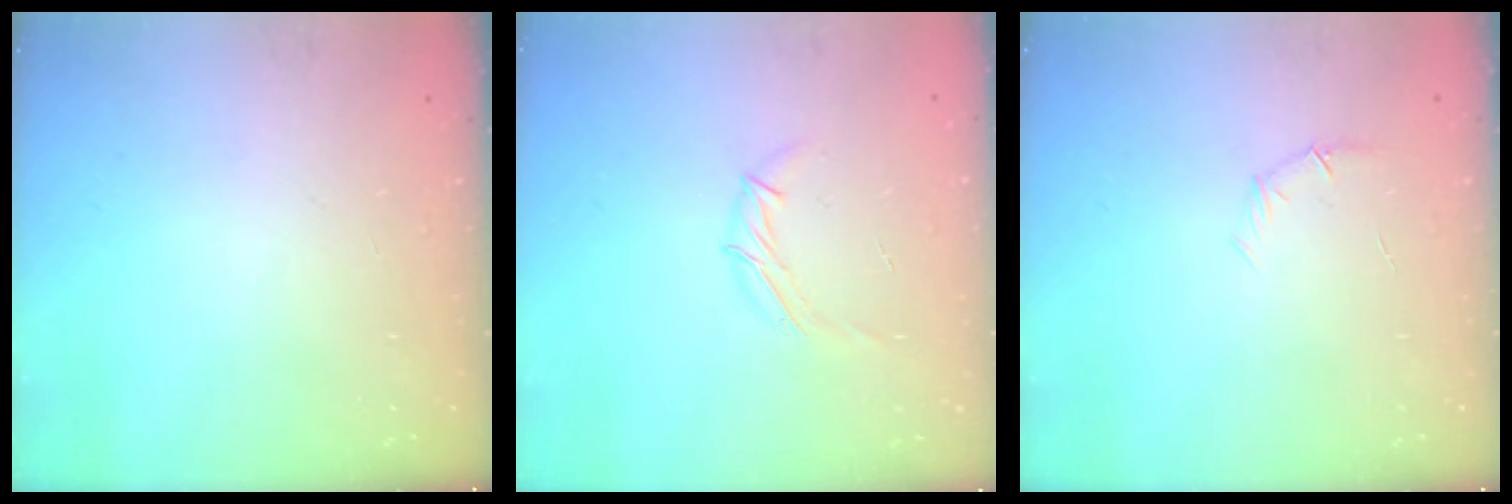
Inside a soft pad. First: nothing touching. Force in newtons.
{"total": 6.0, "press": 6.0, "slide": 0.4}
{"total": 5.4, "press": 5.2, "slide": 1.5}